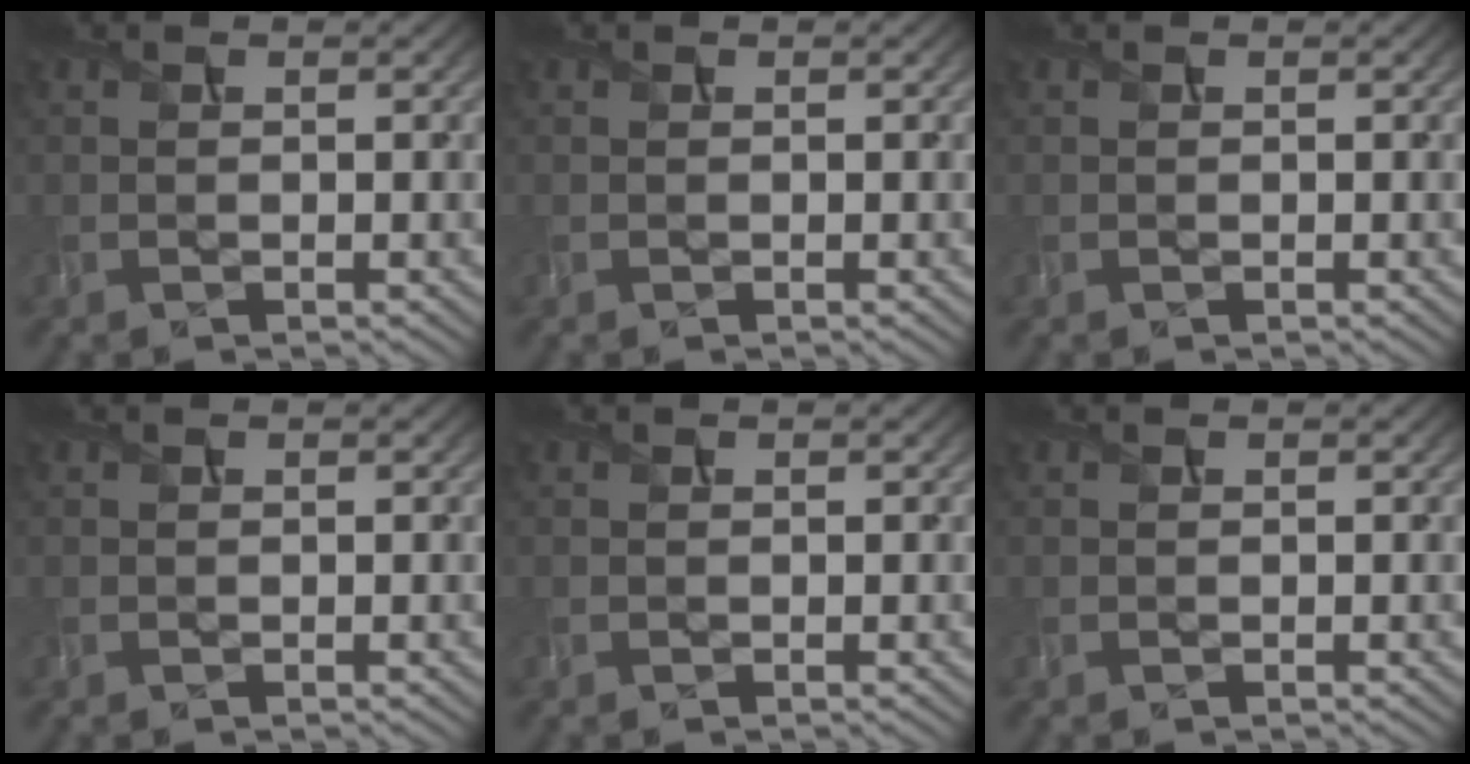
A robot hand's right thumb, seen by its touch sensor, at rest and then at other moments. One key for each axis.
{"total": 0.0}
{"total": 0.0}
{"total": 0.0}
{"total": 0.0}
{"total": 0.0}